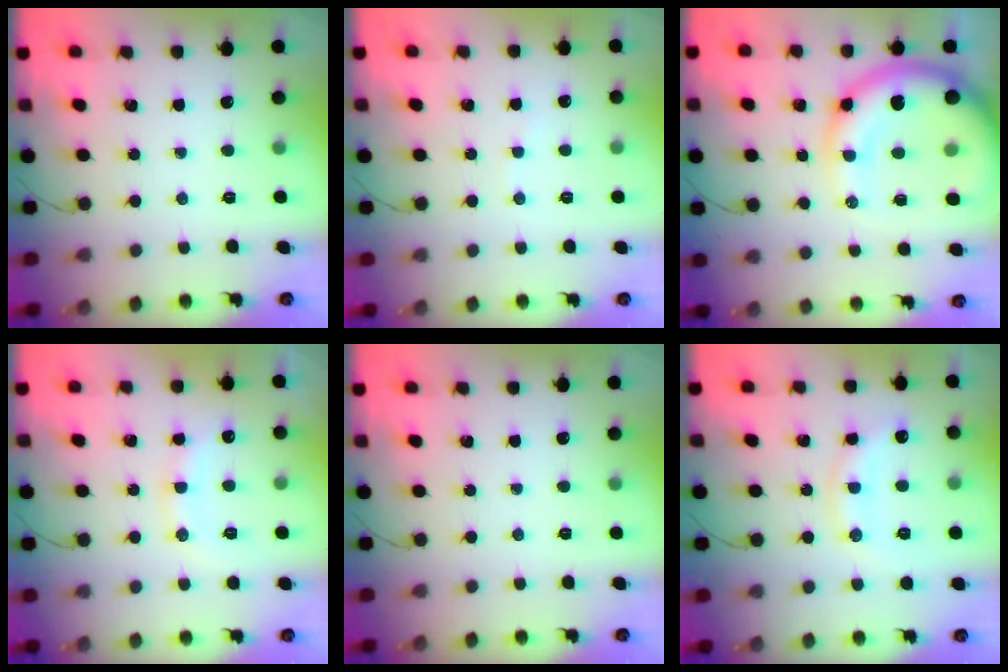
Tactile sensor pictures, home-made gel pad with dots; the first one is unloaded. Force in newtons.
{"total": 2.9, "press": 2.9, "slide": 0.7}
{"total": 16.9, "press": 16.6, "slide": 3.4}
{"total": 11.3, "press": 11.3, "slide": 1.2}
{"total": 0.0}
{"total": 11.3, "press": 11.3, "slide": 0.3}